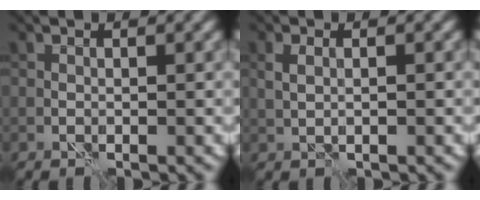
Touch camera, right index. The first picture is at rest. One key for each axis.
{"total": 1.0, "fx": 0.3, "fy": 0.5, "fz": 0.8, "tx": -0.020, "ty": 0.003, "tz": 0.007}